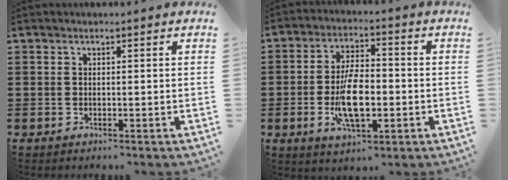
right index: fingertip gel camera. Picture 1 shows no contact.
{"total": 9.3, "force": [-1.9, 4.0, 8.1], "torque": [-0.170, -0.003, -0.035]}